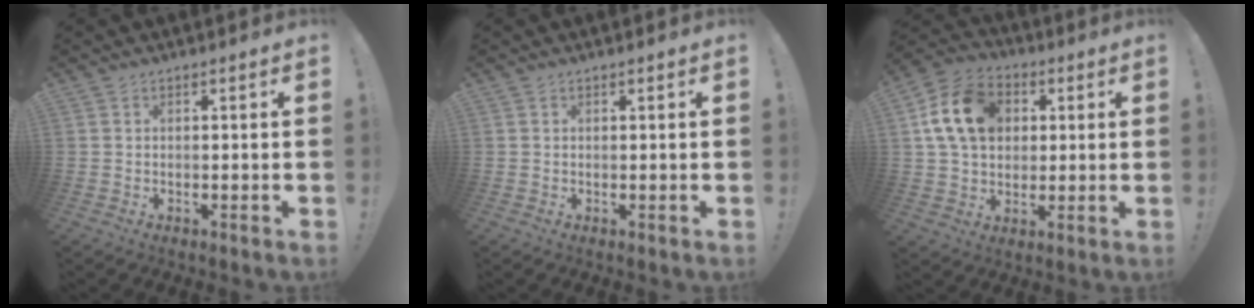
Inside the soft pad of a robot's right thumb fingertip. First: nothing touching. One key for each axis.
{"total": 0.0}
{"total": 16.2, "fx": 4.2, "fy": 12.3, "fz": 9.7, "tx": -0.158, "ty": 0.000, "tz": 0.084}